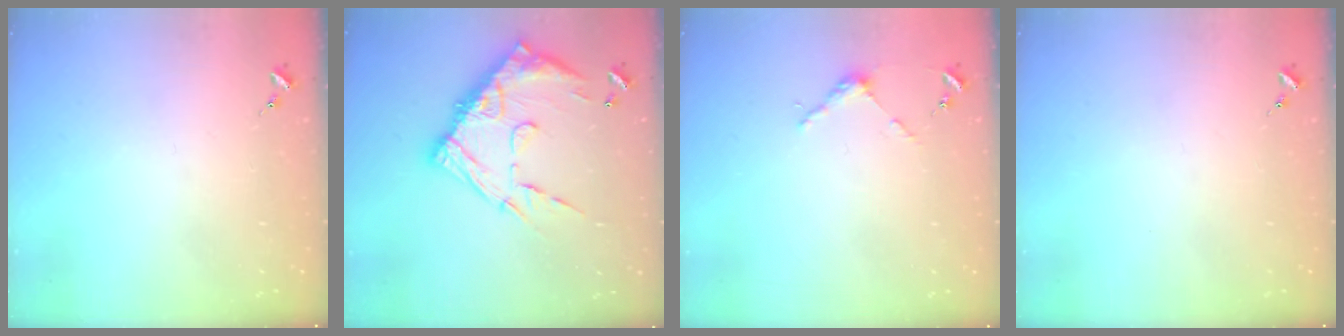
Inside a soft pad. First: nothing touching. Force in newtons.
{"total": 19.1, "press": 19.0, "slide": 1.7}
{"total": 3.9, "press": 3.9, "slide": 0.2}
{"total": 0.0}